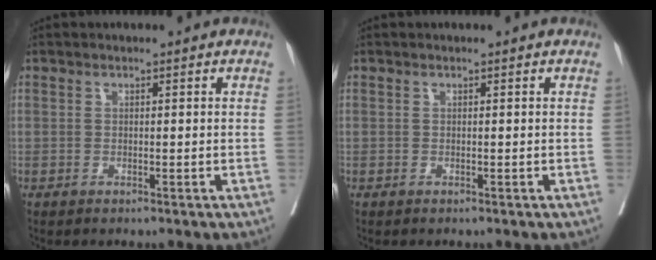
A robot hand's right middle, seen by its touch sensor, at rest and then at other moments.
{"total": 0.0}